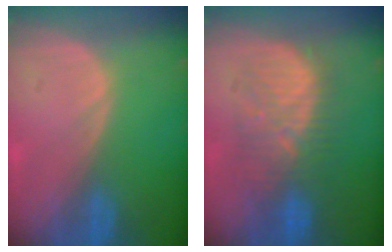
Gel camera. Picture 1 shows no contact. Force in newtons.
{"total": 8.9, "press": 8.9, "slide": 0.4}